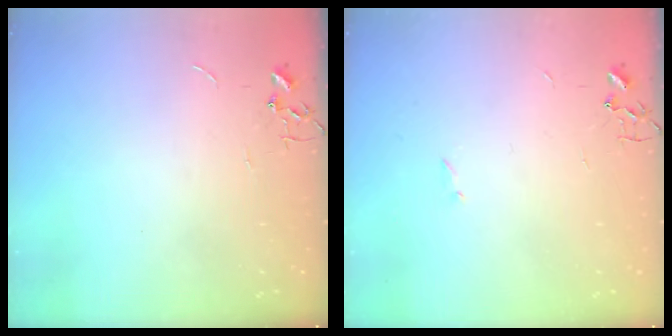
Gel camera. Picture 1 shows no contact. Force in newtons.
{"total": 0.8, "press": 0.8, "slide": 0.2}